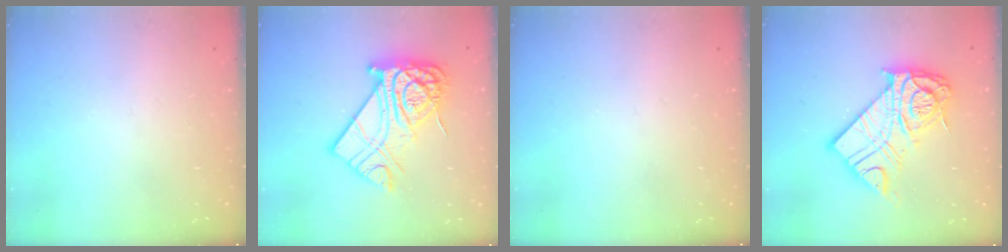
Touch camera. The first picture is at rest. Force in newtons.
{"total": 20.2, "press": 20.1, "slide": 1.9}
{"total": 0.0}
{"total": 20.3, "press": 20.1, "slide": 2.2}